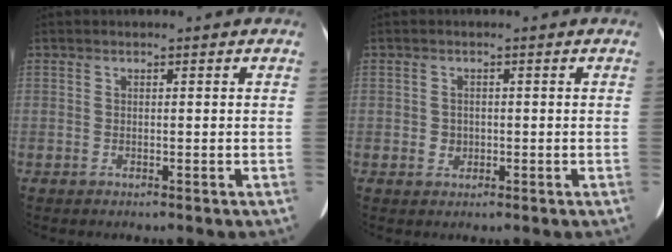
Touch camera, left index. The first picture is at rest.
{"total": 1.7, "force": [-0.3, 1.6, 0.5], "torque": [-0.011, 0.001, 0.000]}